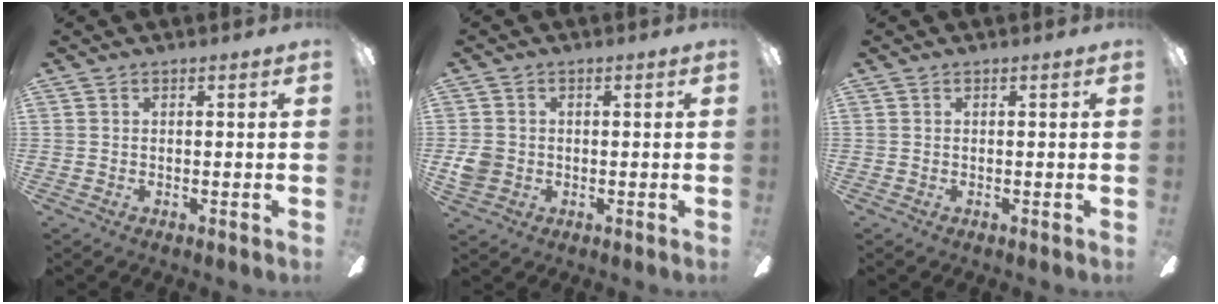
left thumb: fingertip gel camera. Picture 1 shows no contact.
{"total": 4.4, "force": [-0.5, 4.0, 1.8], "torque": [-0.022, 0.004, -0.010]}
{"total": 0.0}